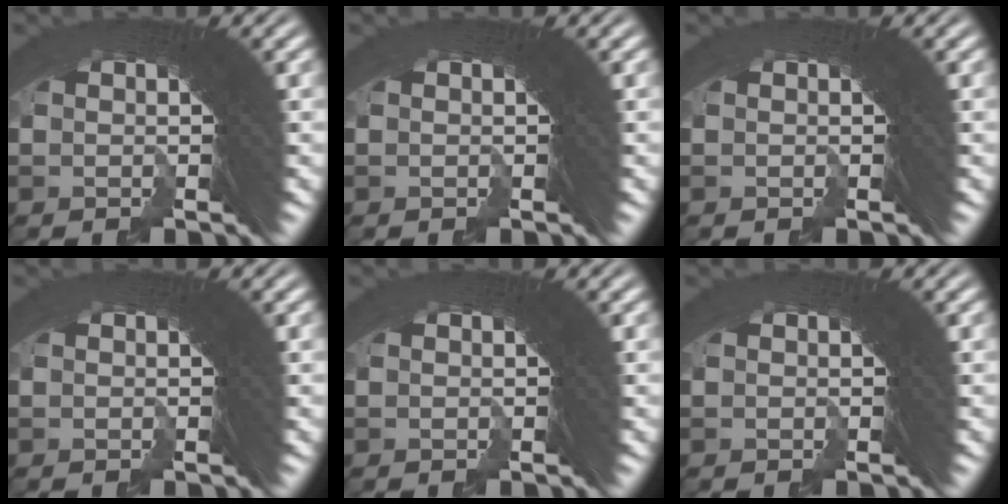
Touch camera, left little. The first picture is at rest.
{"total": 0.0}
{"total": 0.0}
{"total": 0.0}
{"total": 0.0}
{"total": 0.0}